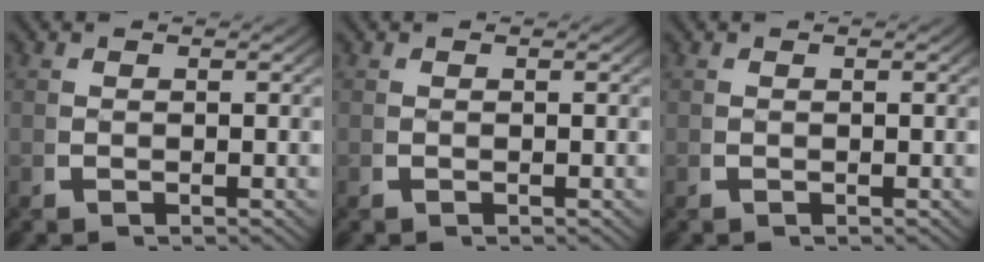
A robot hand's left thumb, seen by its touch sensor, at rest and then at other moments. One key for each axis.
{"total": 0.0}
{"total": 0.0}